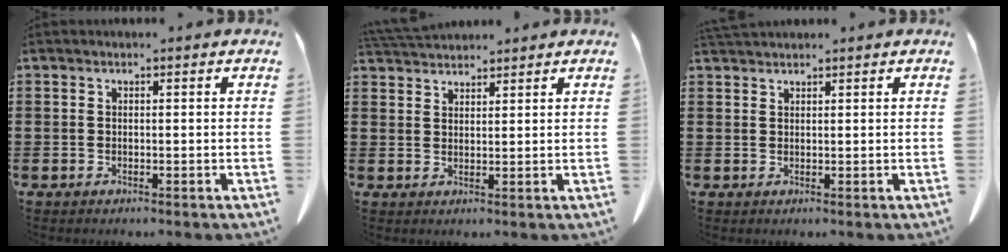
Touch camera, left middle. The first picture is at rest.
{"total": 3.2, "force": [3.1, 0.4, 0.5], "torque": [-0.019, -0.005, 0.061]}
{"total": 1.4, "force": [1.4, 0.1, 0.3], "torque": [-0.009, -0.001, 0.027]}